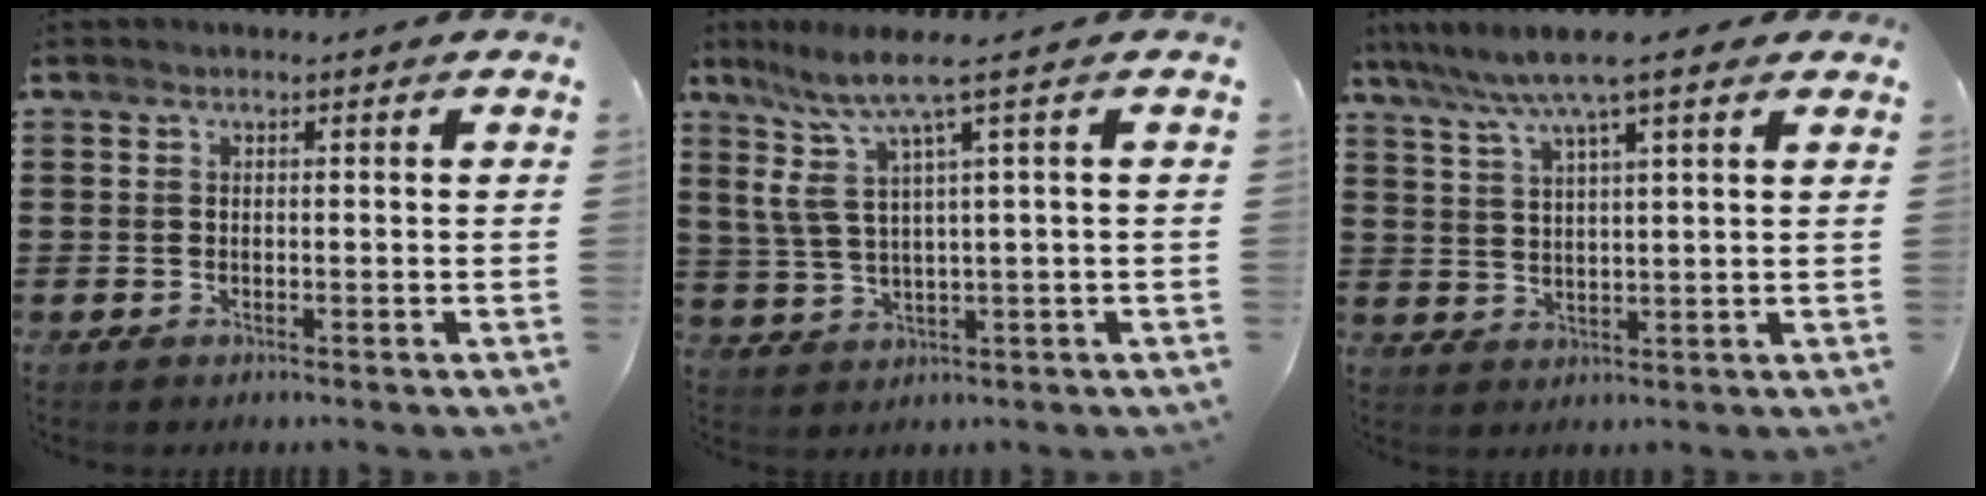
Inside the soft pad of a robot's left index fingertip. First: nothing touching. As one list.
[{"total": 7.3, "force": [3.1, 0.5, 6.6], "torque": [-0.171, -0.027, 0.038]}, {"total": 7.7, "force": [5.7, 0.7, 5.1], "torque": [-0.114, -0.014, 0.099]}]